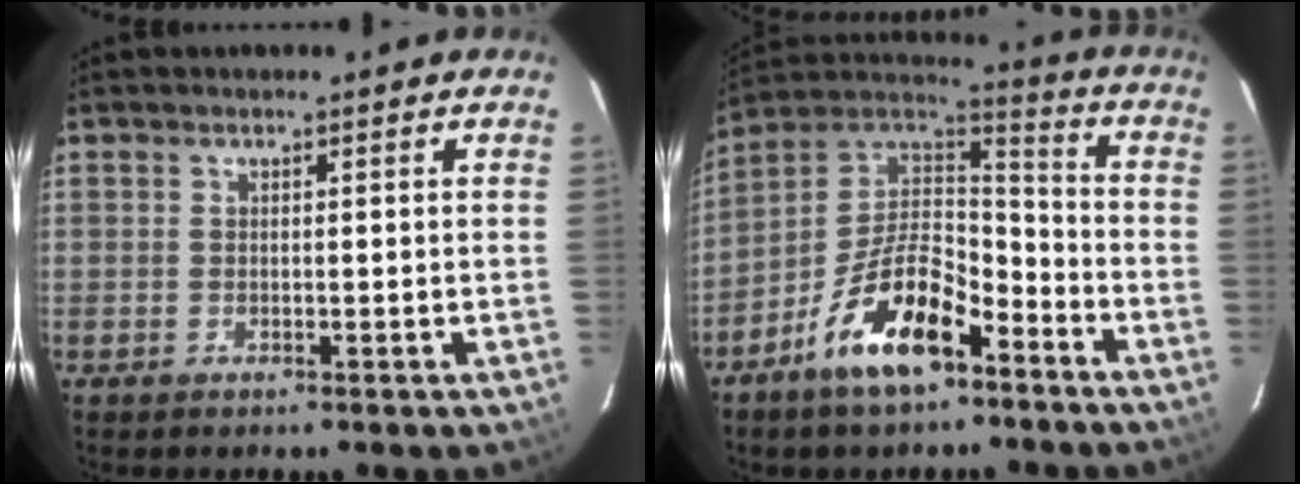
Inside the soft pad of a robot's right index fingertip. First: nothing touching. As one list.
[{"total": 16.1, "force": [-9.0, 7.0, 11.4], "torque": [-0.220, 0.011, -0.162]}]